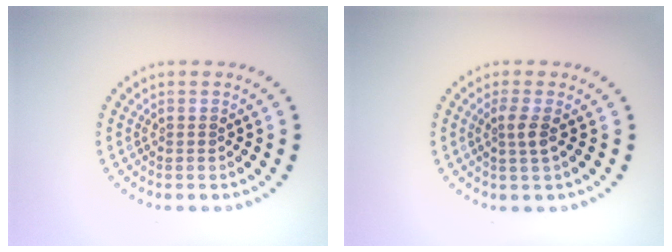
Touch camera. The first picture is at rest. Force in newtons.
{"total": 1.8, "press": 1.3, "slide": 1.2}